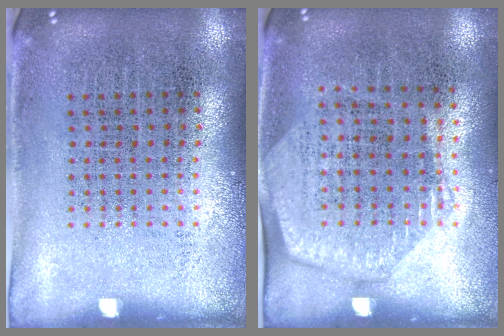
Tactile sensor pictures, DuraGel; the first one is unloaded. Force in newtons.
{"total": 1.4, "press": 1.3, "slide": 0.6}